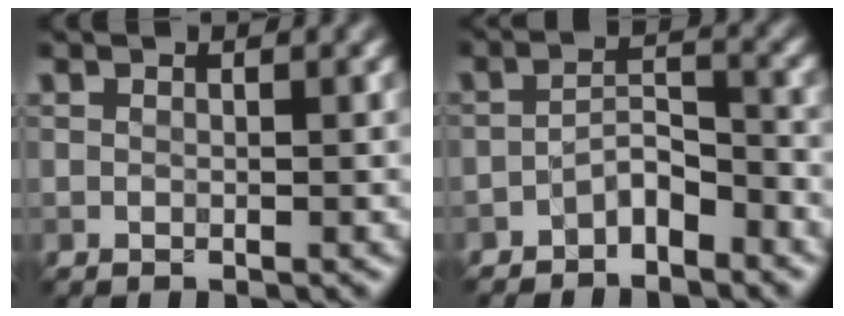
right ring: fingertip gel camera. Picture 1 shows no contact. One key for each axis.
{"total": 3.0, "fx": -2.3, "fy": 1.0, "fz": 1.7, "tx": -0.029, "ty": 0.013, "tz": -0.046}